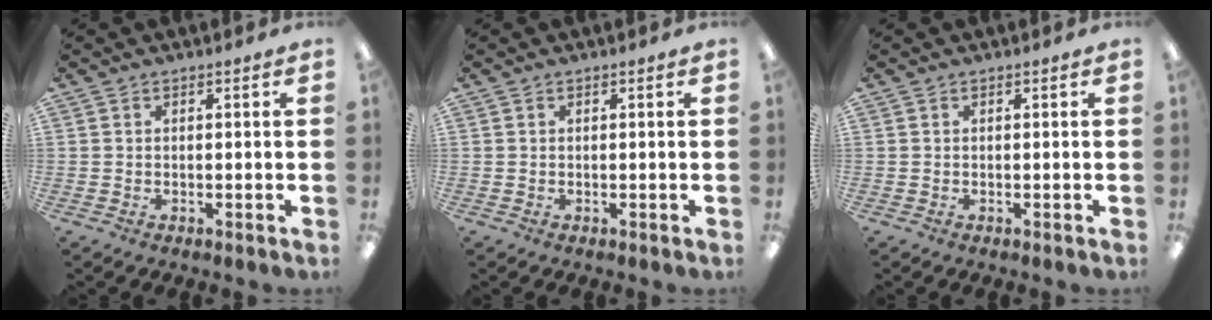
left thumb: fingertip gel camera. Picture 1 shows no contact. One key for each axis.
{"total": 0.0}
{"total": 0.0}